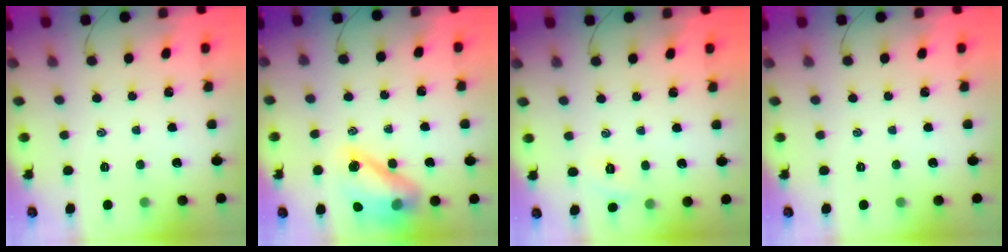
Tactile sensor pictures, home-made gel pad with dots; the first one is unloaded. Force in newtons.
{"total": 13.5, "press": 12.9, "slide": 3.7}
{"total": 2.2, "press": 2.2, "slide": 0.6}
{"total": 0.0}